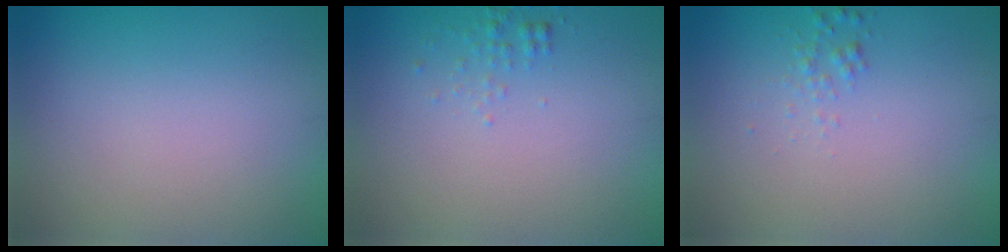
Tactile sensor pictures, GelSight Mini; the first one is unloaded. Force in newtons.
{"total": 0.9, "press": 0.9, "slide": 0.0}
{"total": 0.8, "press": 0.8, "slide": 0.0}